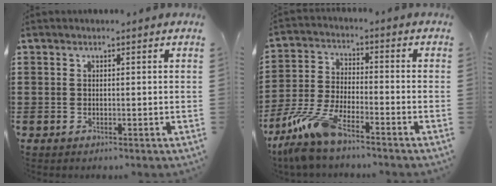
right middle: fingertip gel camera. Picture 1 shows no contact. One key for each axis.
{"total": 8.9, "fx": -7.2, "fy": 1.3, "fz": 5.2, "tx": -0.131, "ty": -0.010, "tz": -0.145}